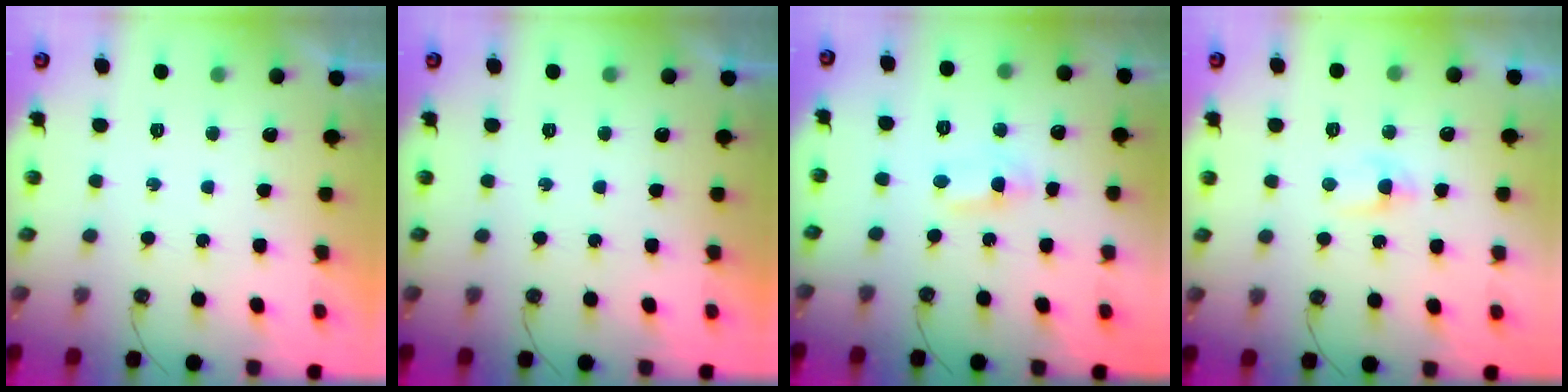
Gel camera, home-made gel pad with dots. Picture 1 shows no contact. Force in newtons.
{"total": 0.0}
{"total": 1.5, "press": 1.3, "slide": 0.7}
{"total": 2.5, "press": 2.5, "slide": 0.4}